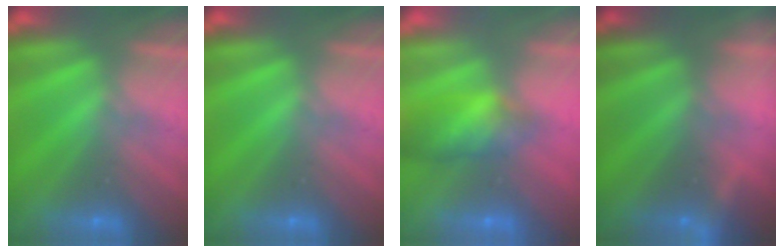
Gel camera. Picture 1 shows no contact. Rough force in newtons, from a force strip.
{"total": 0.0}
{"total": 9.3}
{"total": 3.0}